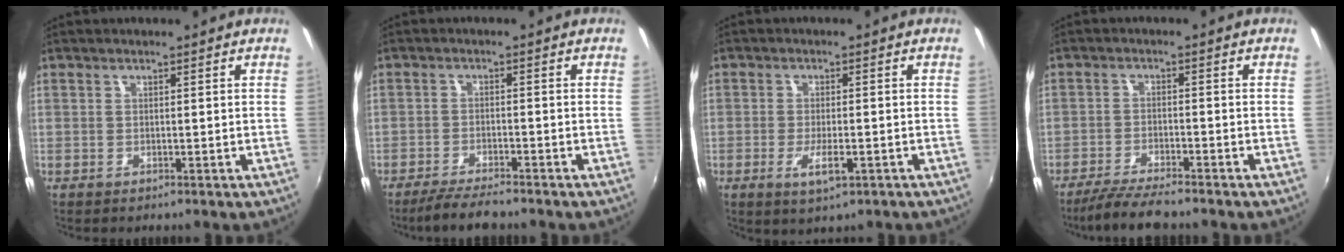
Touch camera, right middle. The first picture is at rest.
{"total": 5.8, "force": [-5.1, 0.5, 2.8], "torque": [-0.071, -0.013, -0.091]}
{"total": 4.9, "force": [-2.1, 1.5, 4.1], "torque": [-0.085, -0.011, -0.034]}
{"total": 7.1, "force": [-6.3, 0.4, 3.4], "torque": [-0.086, -0.017, -0.110]}